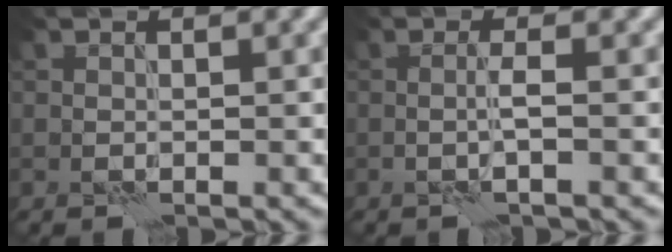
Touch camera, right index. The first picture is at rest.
{"total": 1.3, "force": [-0.4, -0.1, 1.2], "torque": [-0.024, 0.004, -0.010]}